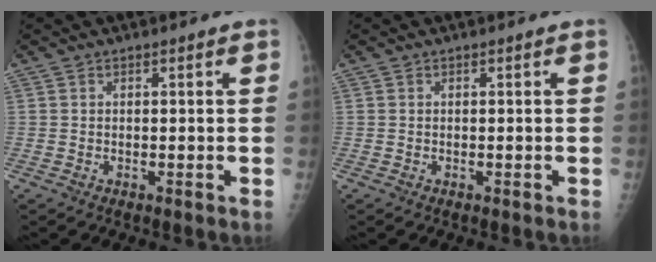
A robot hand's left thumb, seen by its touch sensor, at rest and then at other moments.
{"total": 0.0}